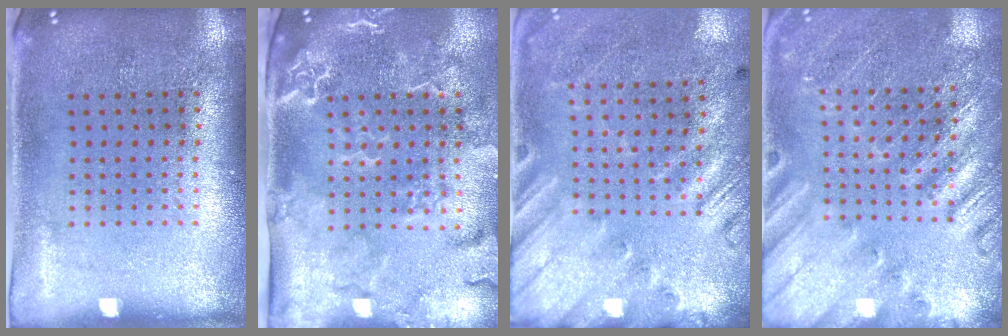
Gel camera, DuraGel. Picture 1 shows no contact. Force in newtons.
{"total": 2.9, "press": 2.4, "slide": 1.6}
{"total": 2.7, "press": 1.9, "slide": 1.9}
{"total": 2.4, "press": 2.4, "slide": 0.3}